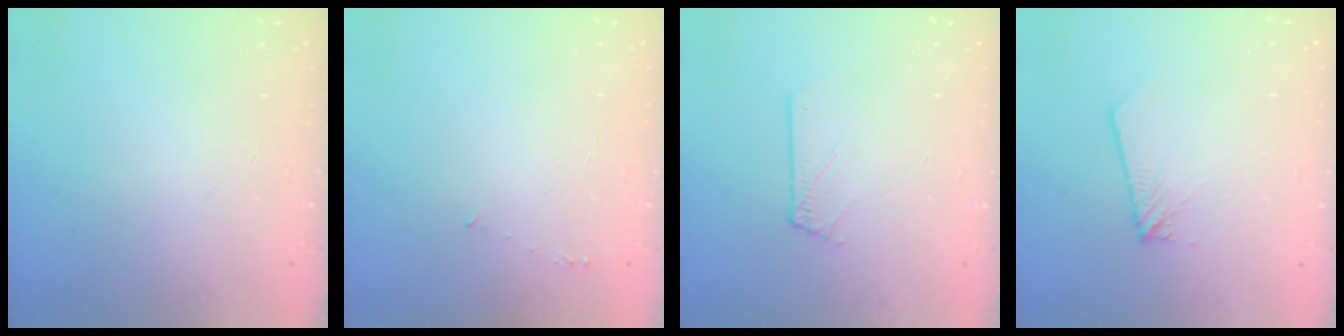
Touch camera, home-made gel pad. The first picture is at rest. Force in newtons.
{"total": 3.2, "press": 3.2, "slide": 0.2}
{"total": 1.5, "press": 1.5, "slide": 0.1}
{"total": 1.8, "press": 1.8, "slide": 0.2}